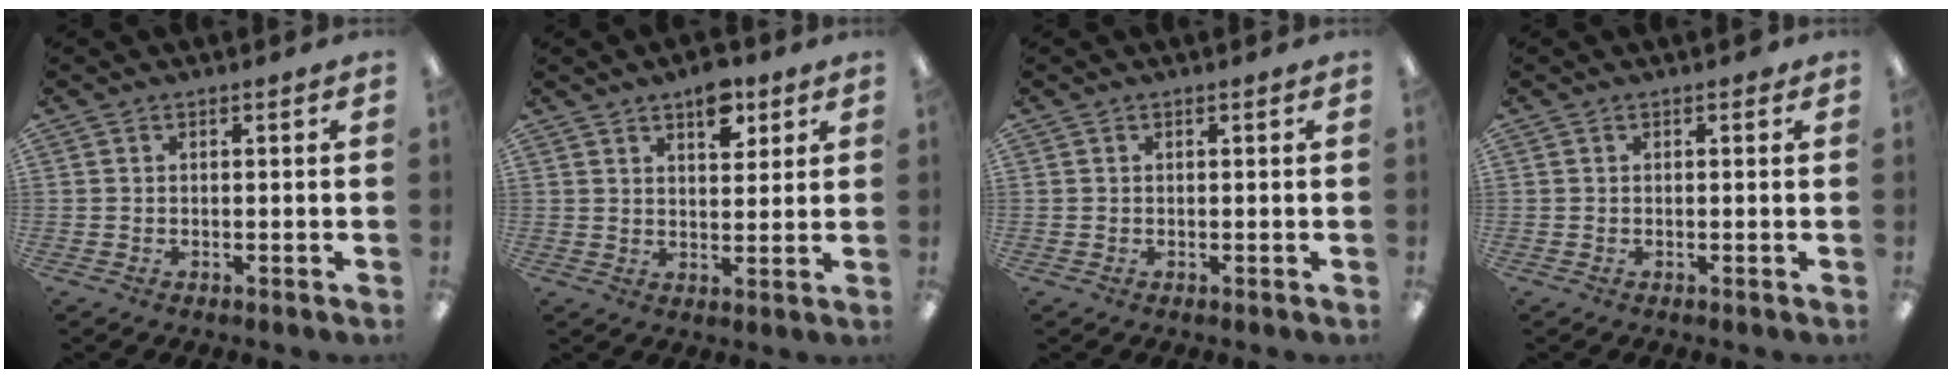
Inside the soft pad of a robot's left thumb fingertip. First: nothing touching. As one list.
[{"total": 7.9, "force": [5.1, 3.9, 4.5], "torque": [-0.044, -0.028, 0.083]}, {"total": 0.0}, {"total": 0.5, "force": [0.3, 0.3, 0.3], "torque": [-0.007, 0.003, 0.004]}]